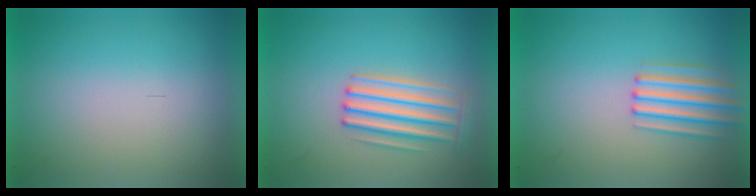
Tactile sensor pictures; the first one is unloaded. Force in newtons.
{"total": 3.2}
{"total": 2.7}